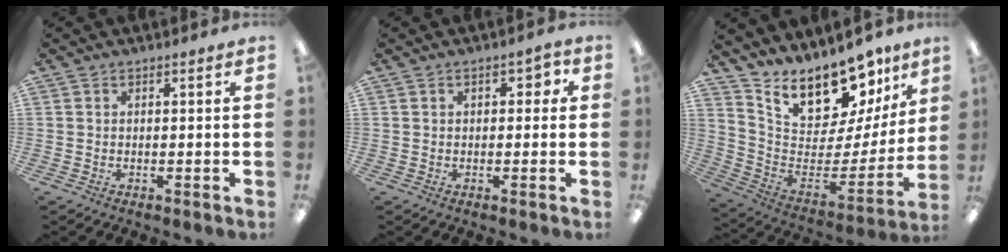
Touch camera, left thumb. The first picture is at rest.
{"total": 3.8, "force": [1.1, 2.1, 3.0], "torque": [-0.037, 0.002, 0.011]}
{"total": 19.2, "force": [15.8, 7.9, 7.4], "torque": [-0.121, -0.122, 0.280]}